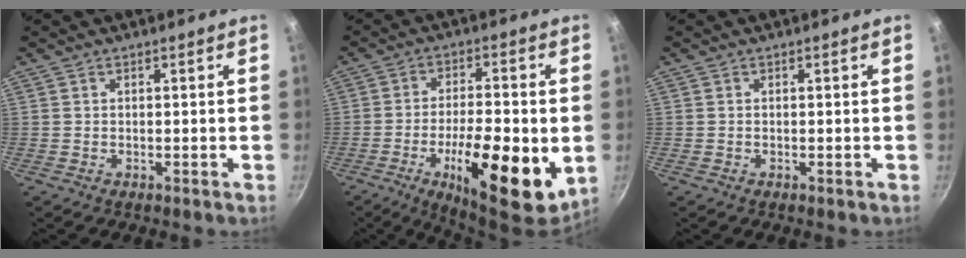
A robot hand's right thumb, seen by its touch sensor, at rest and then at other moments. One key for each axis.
{"total": 17.3, "fx": -4.8, "fy": 5.6, "fz": 15.7, "tx": -0.238, "ty": 0.011, "tz": -0.074}
{"total": 0.0}